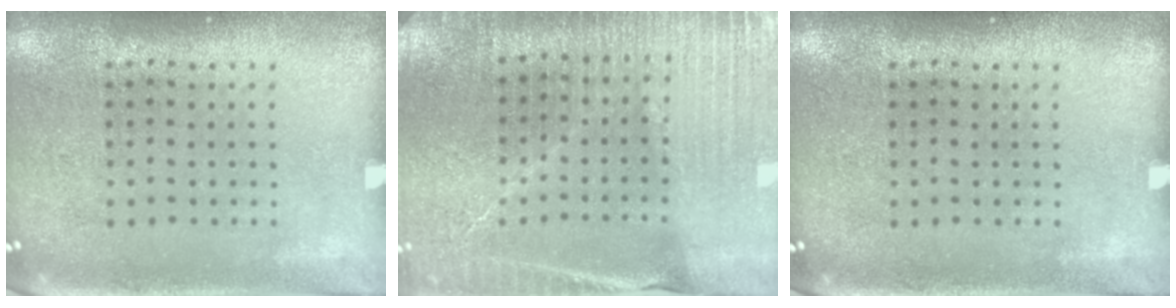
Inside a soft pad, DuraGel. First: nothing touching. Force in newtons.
{"total": 3.7, "press": 3.5, "slide": 1.0}
{"total": 0.0}